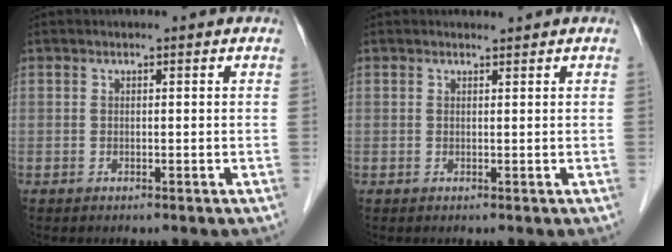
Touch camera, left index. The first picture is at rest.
{"total": 0.6, "force": [0.5, -0.1, -0.1], "torque": [-0.008, -0.004, 0.010]}